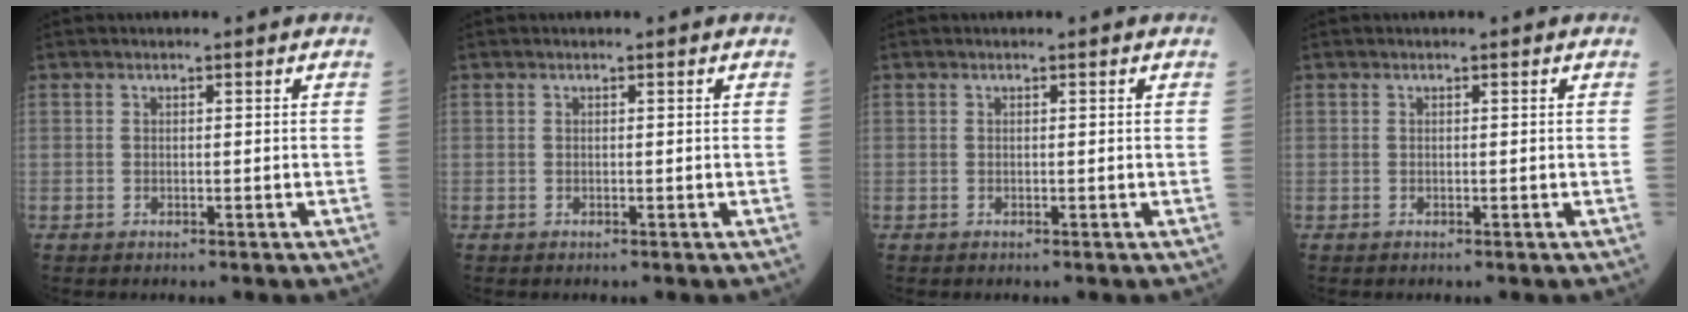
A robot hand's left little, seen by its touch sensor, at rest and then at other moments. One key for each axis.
{"total": 0.0}
{"total": 0.0}
{"total": 0.0}